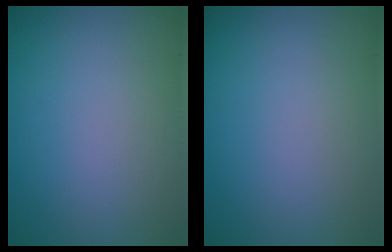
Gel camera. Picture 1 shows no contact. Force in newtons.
{"total": 0.0}